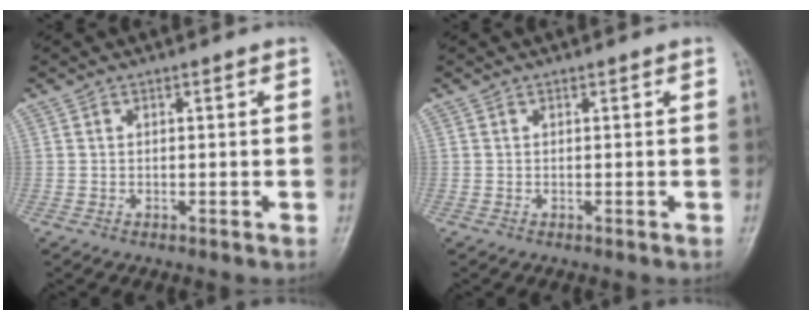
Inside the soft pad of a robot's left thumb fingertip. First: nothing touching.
{"total": 0.0}